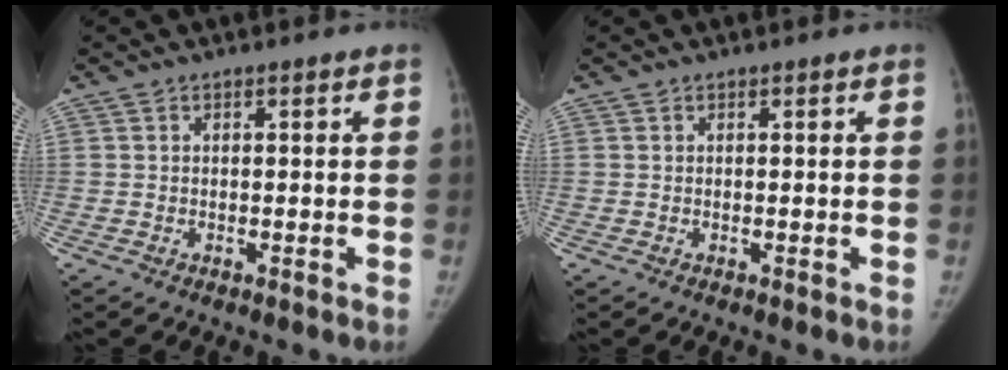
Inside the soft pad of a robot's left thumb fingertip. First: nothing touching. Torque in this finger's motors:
{"motor_torque": [0.06, 0.00, 0.00, 0.00, 0.00]}